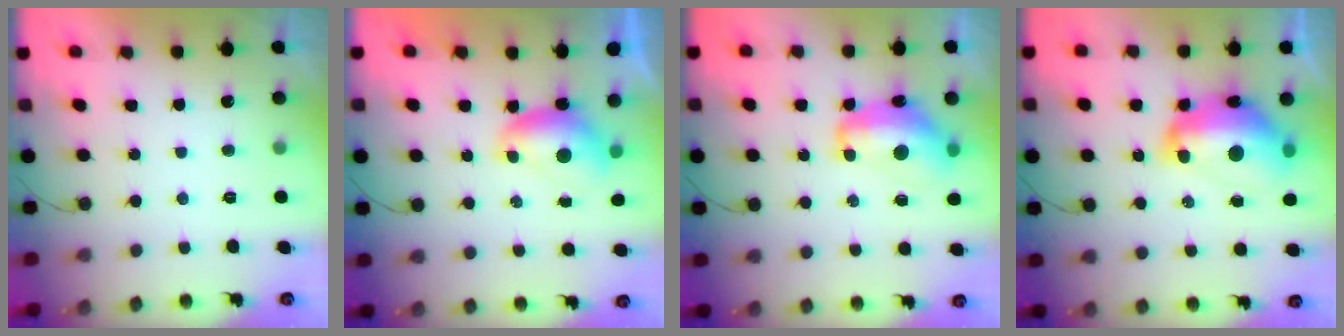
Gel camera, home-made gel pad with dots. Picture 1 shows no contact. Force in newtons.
{"total": 7.3, "press": 7.2, "slide": 1.0}
{"total": 13.9, "press": 13.9, "slide": 1.0}
{"total": 17.3, "press": 17.2, "slide": 1.8}